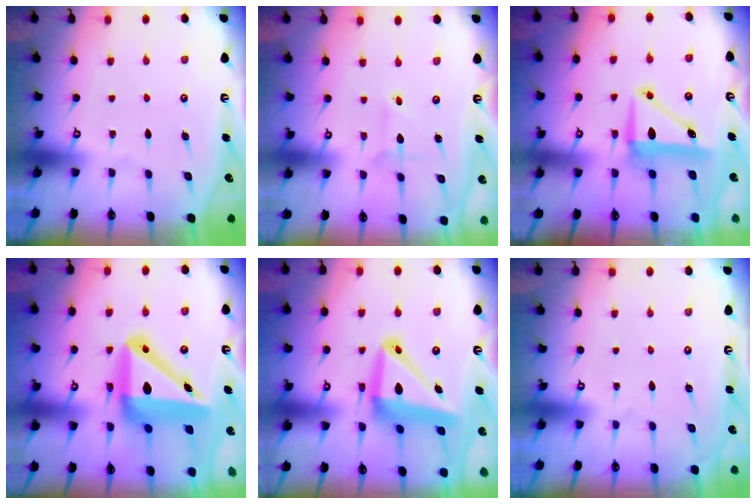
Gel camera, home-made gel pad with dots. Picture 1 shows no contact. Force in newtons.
{"total": 2.0, "press": 2.0, "slide": 0.3}
{"total": 7.3, "press": 7.1, "slide": 1.7}
{"total": 19.3, "press": 18.9, "slide": 3.6}
{"total": 16.6, "press": 16.4, "slide": 2.1}
{"total": 0.0}